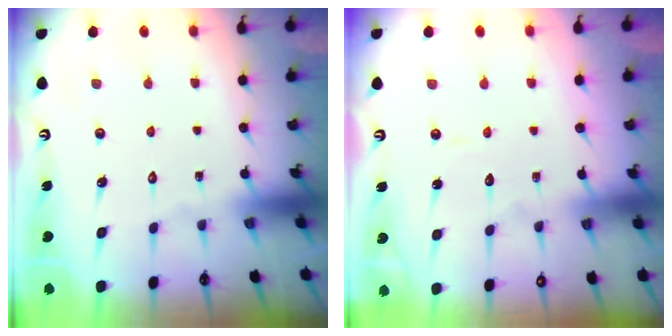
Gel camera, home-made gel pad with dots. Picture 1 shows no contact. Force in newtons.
{"total": 4.0, "press": 4.0, "slide": 0.3}